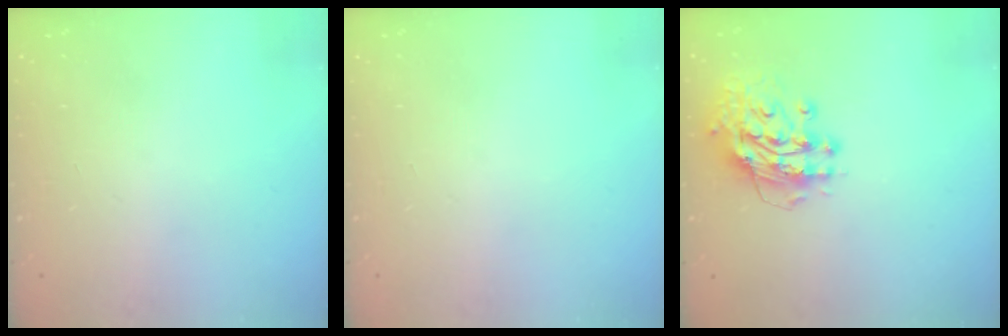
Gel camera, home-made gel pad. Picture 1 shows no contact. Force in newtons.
{"total": 0.0}
{"total": 12.9, "press": 12.8, "slide": 1.2}